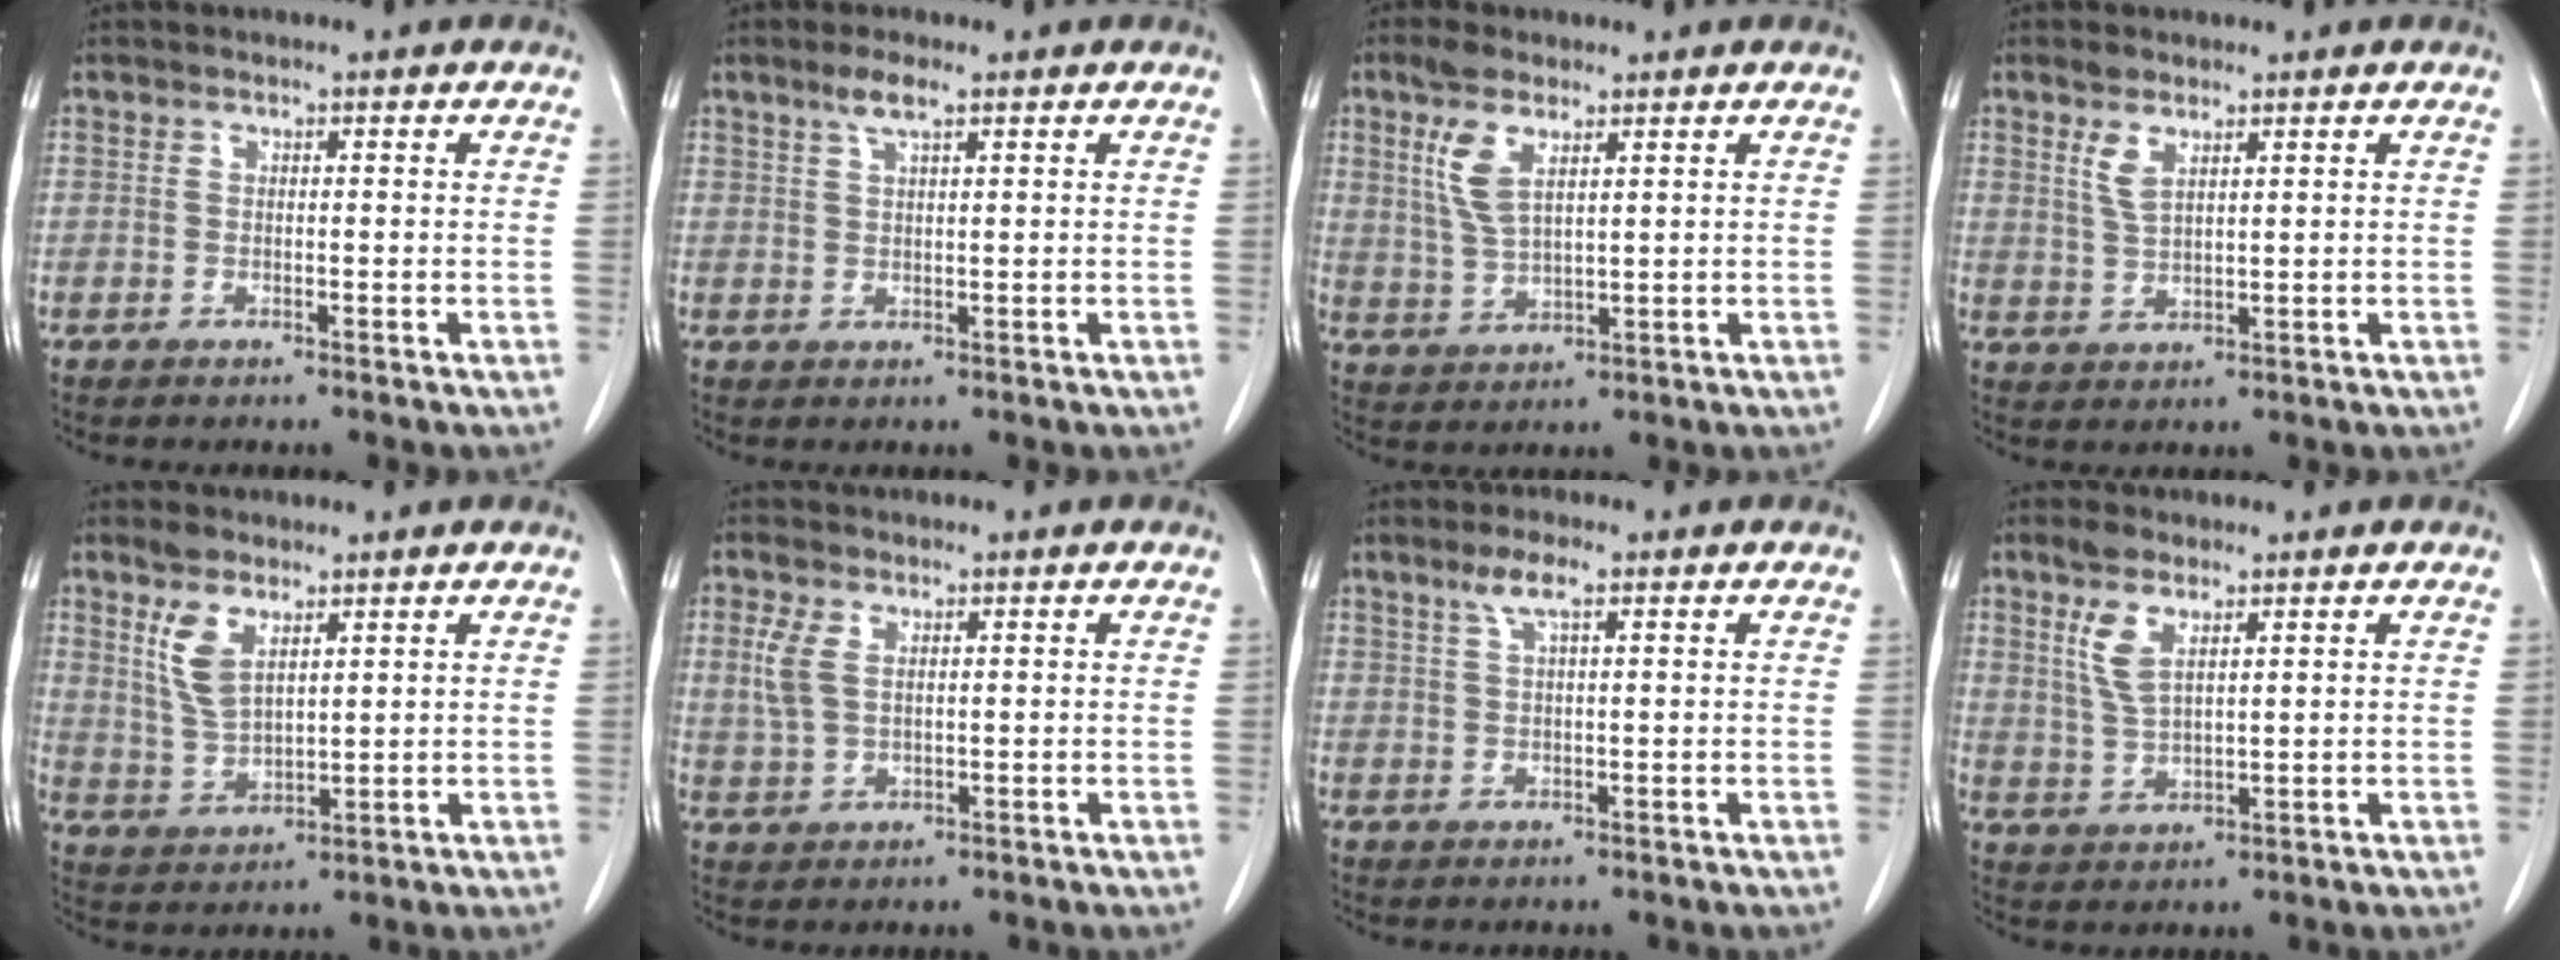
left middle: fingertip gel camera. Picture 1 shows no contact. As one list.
[{"total": 2.9, "force": [1.9, 0.3, 2.2], "torque": [-0.050, 0.004, 0.039]}, {"total": 6.4, "force": [3.2, 2.0, 5.1], "torque": [-0.119, 0.005, 0.070]}, {"total": 3.5, "force": [2.0, 1.2, 2.5], "torque": [-0.061, 0.001, 0.047]}, {"total": 6.3, "force": [3.5, 2.6, 4.5], "torque": [-0.102, 0.000, 0.078]}, {"total": 4.2, "force": [1.4, 2.2, 3.3], "torque": [-0.091, 0.002, 0.033]}, {"total": 3.2, "force": [1.9, 0.4, 2.6], "torque": [-0.058, 0.007, 0.038]}, {"total": 5.5, "force": [2.9, 1.8, 4.3], "torque": [-0.101, 0.003, 0.064]}]